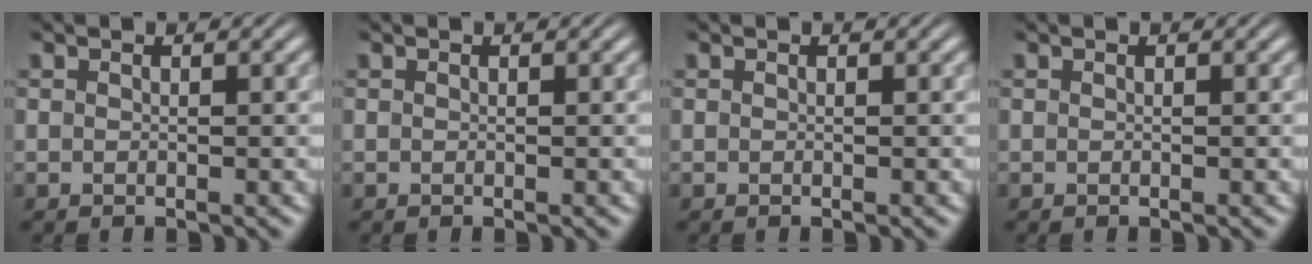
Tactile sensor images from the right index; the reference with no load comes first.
{"total": 0.9, "force": [-0.2, -0.8, -0.3], "torque": [0.012, -0.010, 0.006]}
{"total": 0.0}
{"total": 0.0}